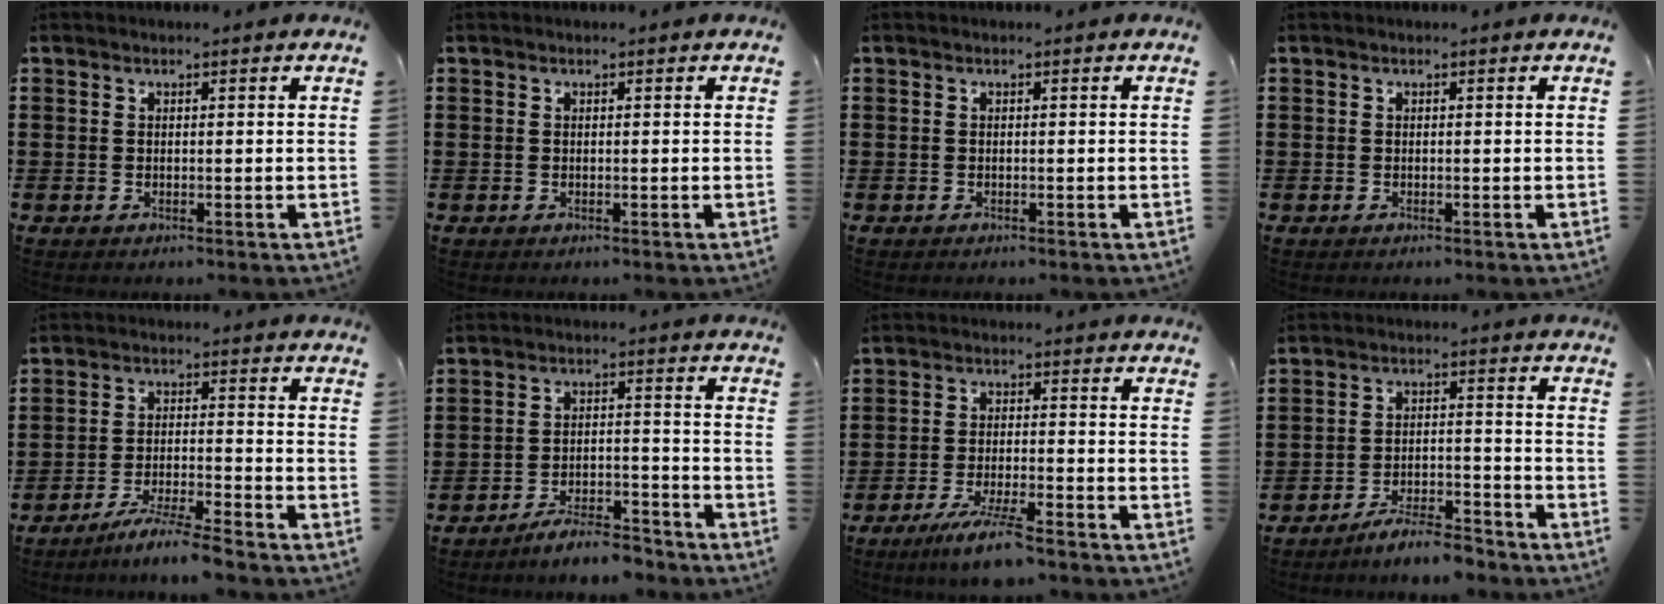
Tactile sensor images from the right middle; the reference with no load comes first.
{"total": 0.0}
{"total": 0.0}
{"total": 0.0}
{"total": 5.6, "force": [-5.1, -0.9, 2.2], "torque": [-0.048, -0.020, -0.098]}
{"total": 5.7, "force": [-5.4, 0.2, 1.6], "torque": [-0.025, 0.002, -0.103]}
{"total": 5.8, "force": [-4.6, 0.0, 3.5], "torque": [-0.074, -0.016, -0.085]}
{"total": 5.7, "force": [-5.5, 0.0, 1.7], "torque": [-0.034, -0.004, -0.107]}